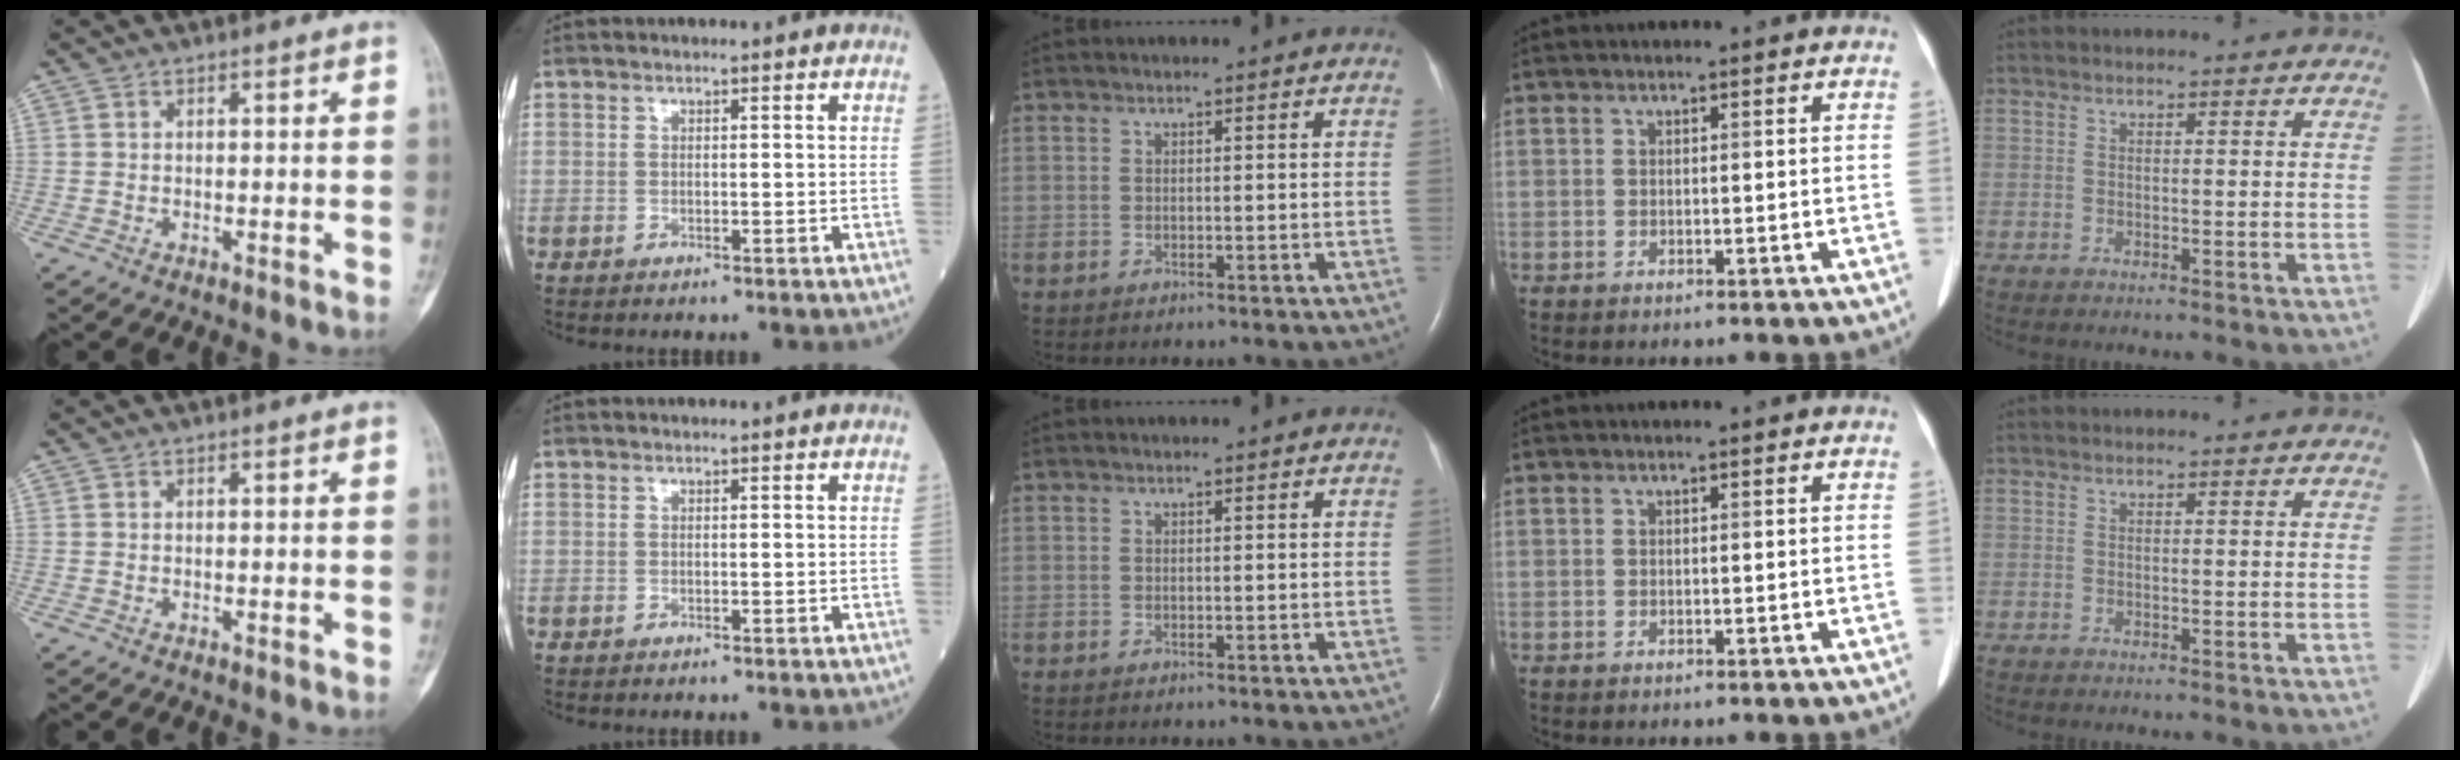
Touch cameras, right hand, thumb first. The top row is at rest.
{}